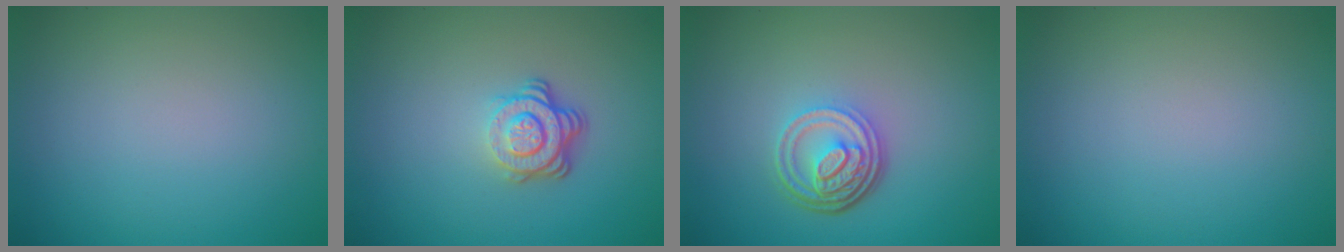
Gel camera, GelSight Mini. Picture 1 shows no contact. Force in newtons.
{"total": 3.9, "press": 2.7, "slide": 2.8}
{"total": 4.7, "press": 3.5, "slide": 3.2}
{"total": 0.0}